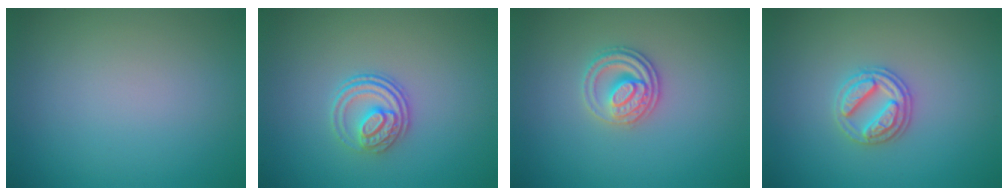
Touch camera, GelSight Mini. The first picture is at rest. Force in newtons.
{"total": 3.1, "press": 2.6, "slide": 1.7}
{"total": 2.7, "press": 2.5, "slide": 0.9}
{"total": 2.9, "press": 2.8, "slide": 0.9}